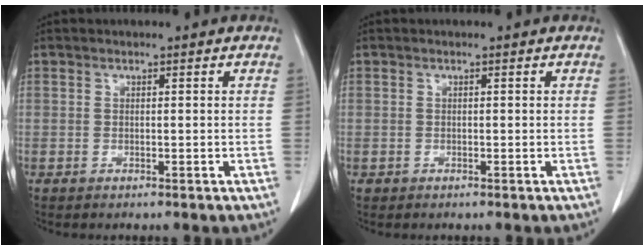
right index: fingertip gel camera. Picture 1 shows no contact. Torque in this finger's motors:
{"motor_torque": [-0.08, 0.08, -0.27, -0.09]}